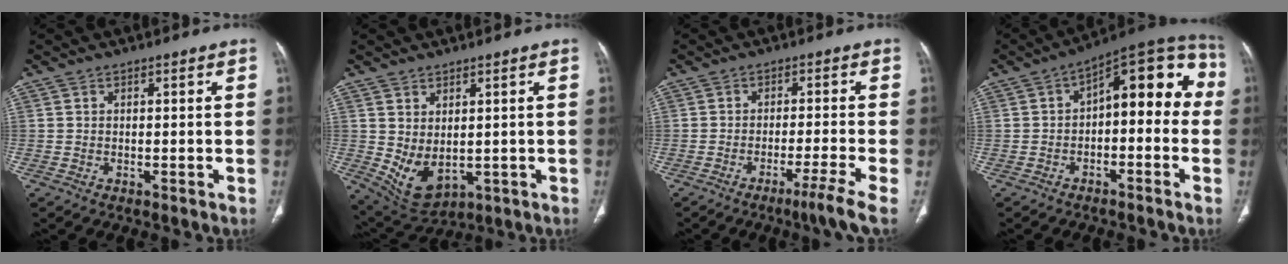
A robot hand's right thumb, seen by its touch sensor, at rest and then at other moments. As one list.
[{"total": 7.6, "force": [0.0, 4.7, 6.0], "torque": [-0.094, -0.011, 0.030]}, {"total": 5.9, "force": [-3.5, -1.2, 4.7], "torque": [-0.087, 0.009, -0.060]}, {"total": 14.9, "force": [-0.3, 8.0, 12.6], "torque": [-0.119, 0.056, -0.016]}]